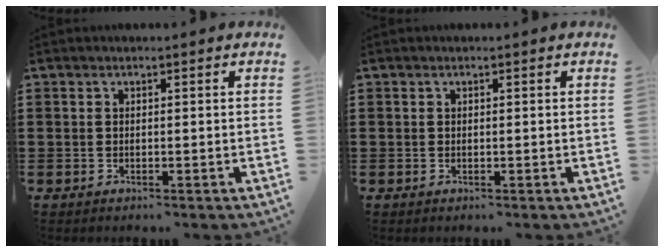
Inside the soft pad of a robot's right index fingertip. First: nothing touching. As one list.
[{"total": 0.0}]